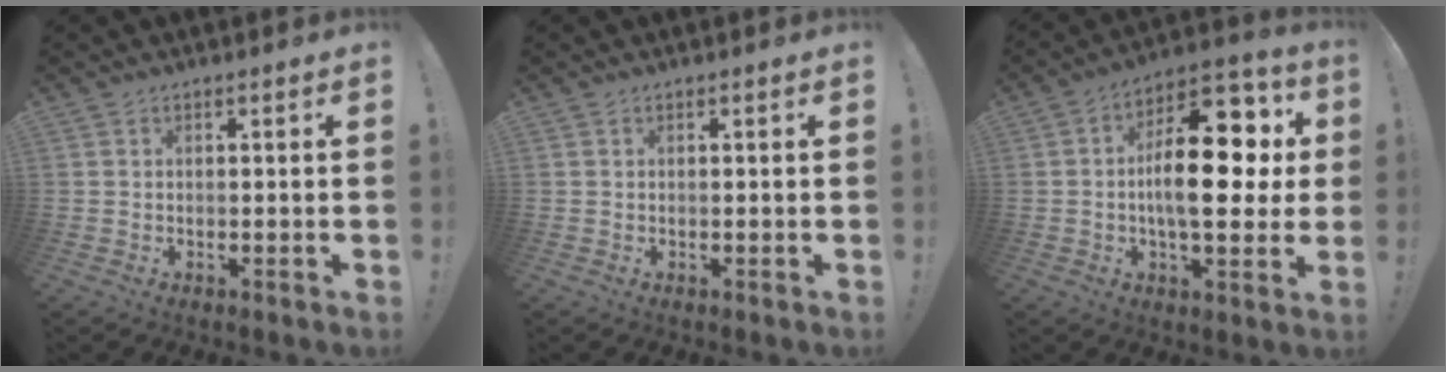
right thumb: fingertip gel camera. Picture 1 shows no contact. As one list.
[{"total": 0.0}, {"total": 21.3, "force": [1.0, 10.3, 18.6], "torque": [-0.280, 0.002, 0.015]}]